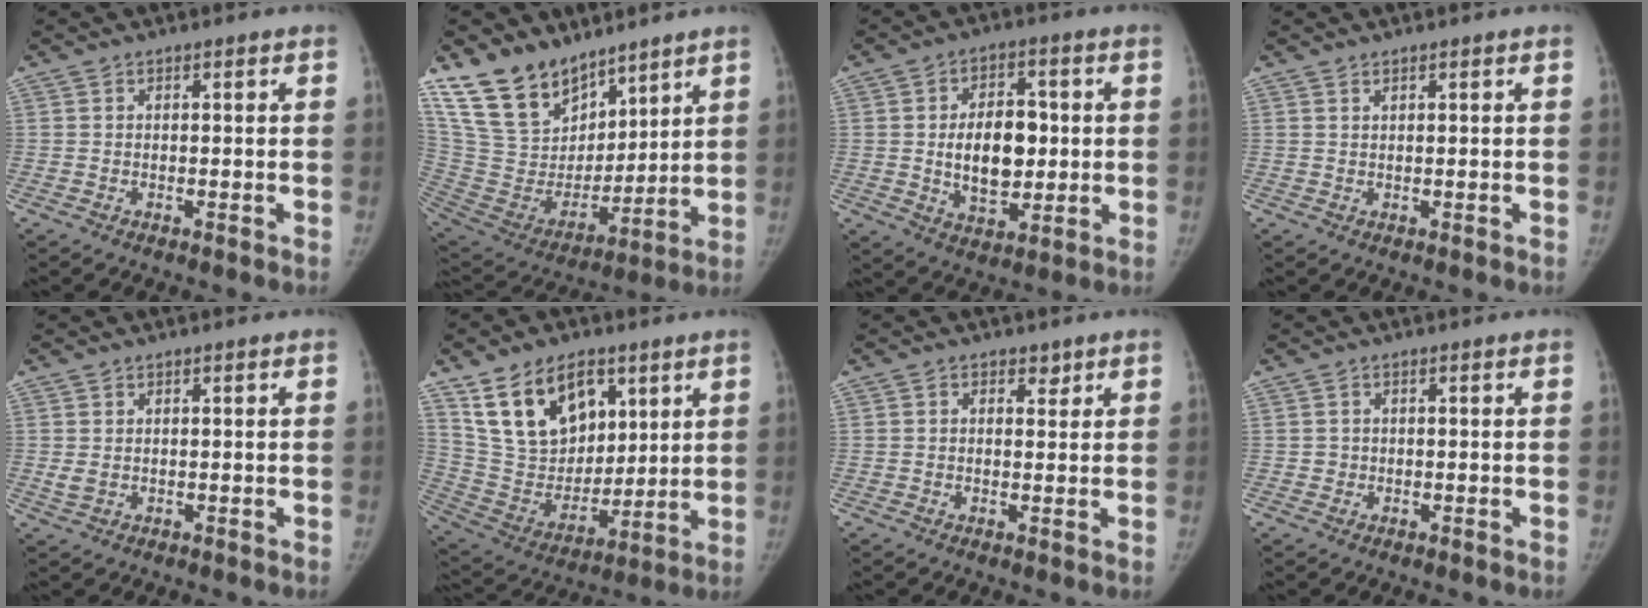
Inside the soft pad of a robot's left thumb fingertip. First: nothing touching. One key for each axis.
{"total": 18.8, "fx": 14.1, "fy": 10.3, "fz": 7.1, "tx": -0.089, "ty": -0.065, "tz": 0.282}
{"total": 12.0, "fx": 0.1, "fy": 7.6, "fz": 9.2, "tx": -0.113, "ty": 0.003, "tz": 0.009}
{"total": 0.5, "fx": 0.5, "fy": 0.0, "fz": 0.1, "tx": -0.003, "ty": -0.003, "tz": 0.010}
{"total": 1.5, "fx": 0.3, "fy": 1.1, "fz": 0.9, "tx": -0.016, "ty": -0.005, "tz": 0.011}
{"total": 18.7, "fx": 9.8, "fy": 11.8, "fz": 10.6, "tx": -0.144, "ty": -0.043, "tz": 0.197}
{"total": 1.8, "fx": 1.0, "fy": 1.2, "fz": 0.7, "tx": 0.005, "ty": -0.004, "tz": 0.011}
{"total": 0.9, "fx": -0.1, "fy": 0.9, "fz": 0.1, "tx": 0.004, "ty": 0.004, "tz": -0.002}